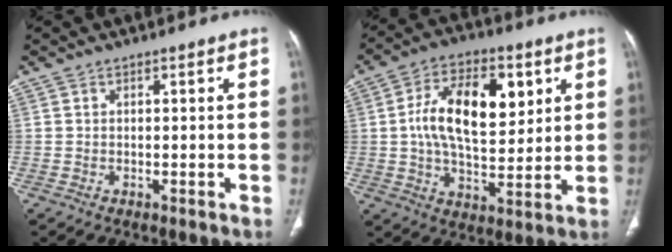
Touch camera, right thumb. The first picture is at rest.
{"total": 17.2, "force": [4.2, 9.2, 13.9], "torque": [-0.206, -0.005, 0.070]}